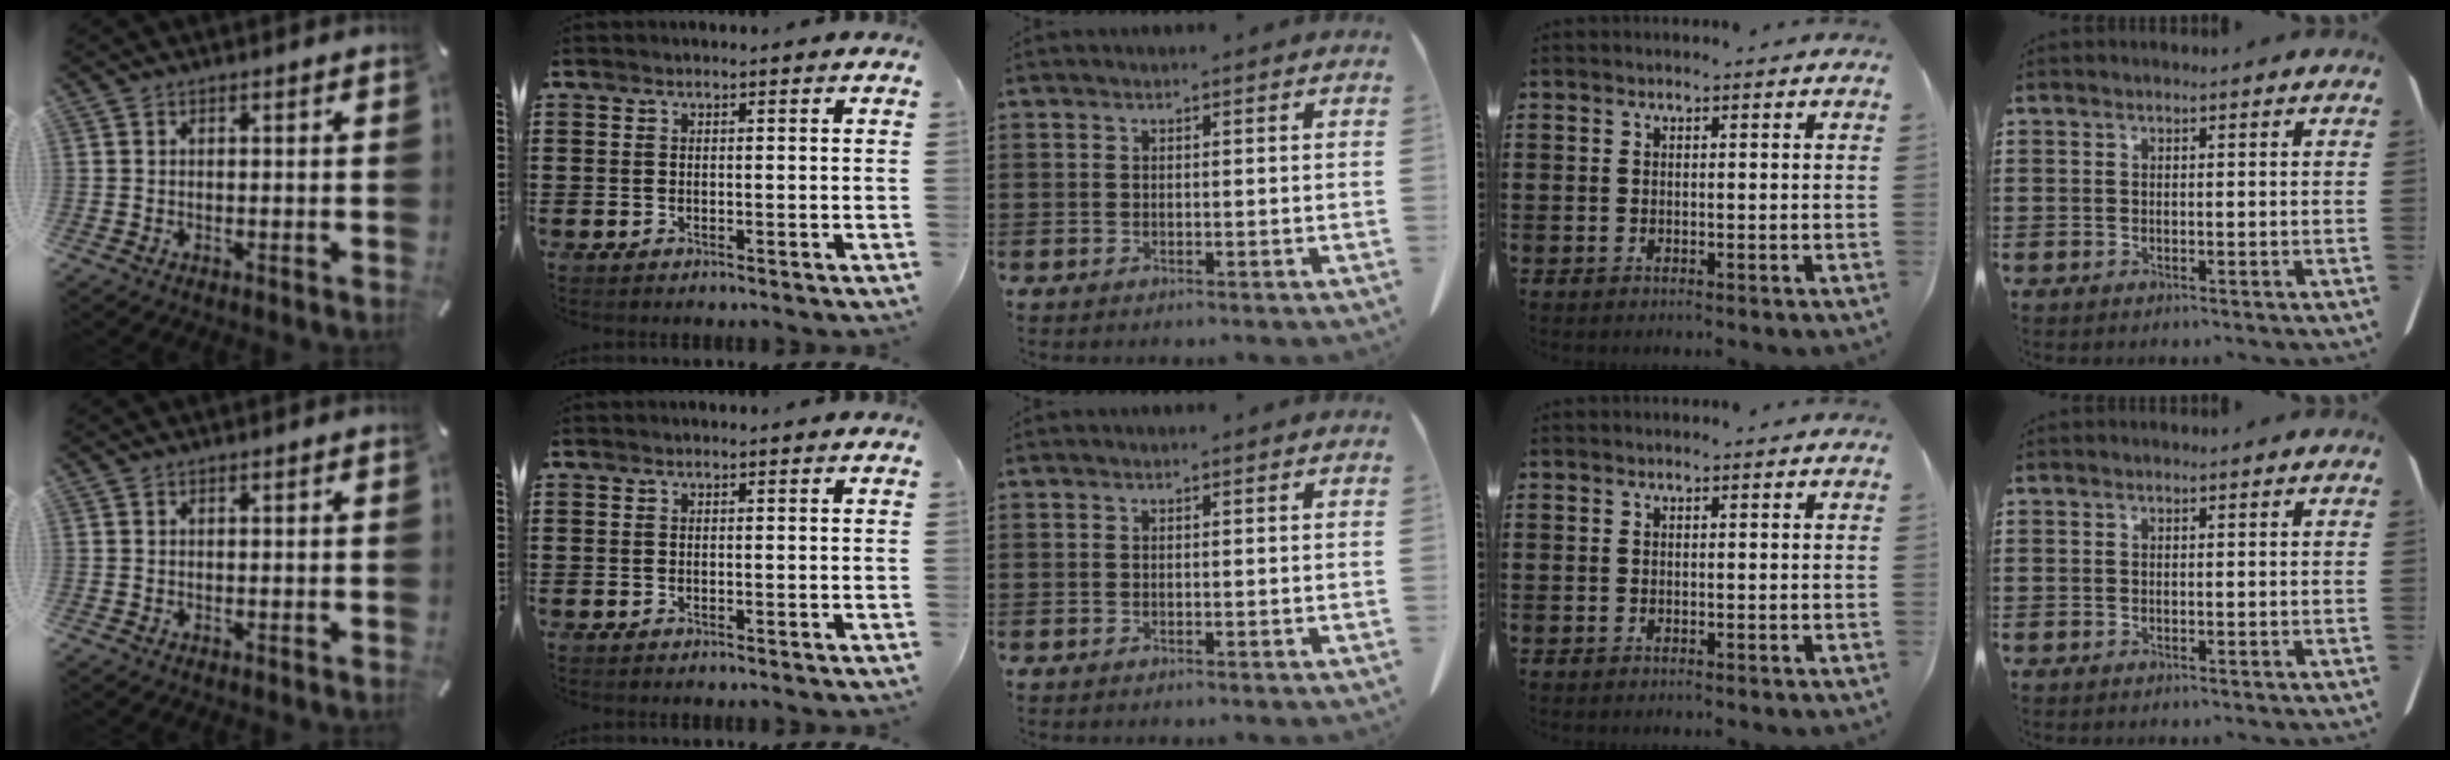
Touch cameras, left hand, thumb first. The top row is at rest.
{}